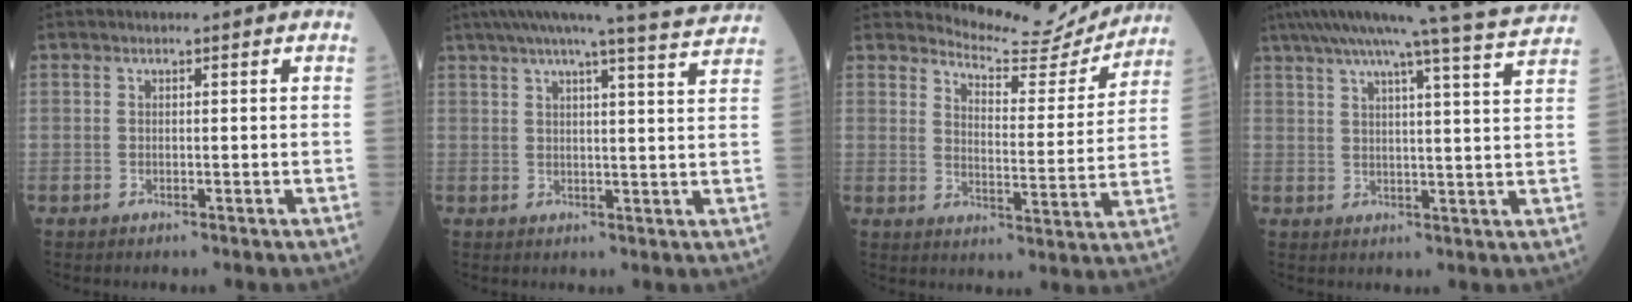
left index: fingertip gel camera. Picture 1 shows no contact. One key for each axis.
{"total": 13.1, "fx": 12.0, "fy": -1.2, "fz": 5.1, "tx": -0.084, "ty": -0.011, "tz": 0.148}
{"total": 11.2, "fx": 11.1, "fy": 1.4, "fz": 0.1, "tx": -0.003, "ty": -0.033, "tz": 0.142}
{"total": 16.7, "fx": 14.6, "fy": -2.1, "fz": 7.8, "tx": -0.135, "ty": -0.017, "tz": 0.187}